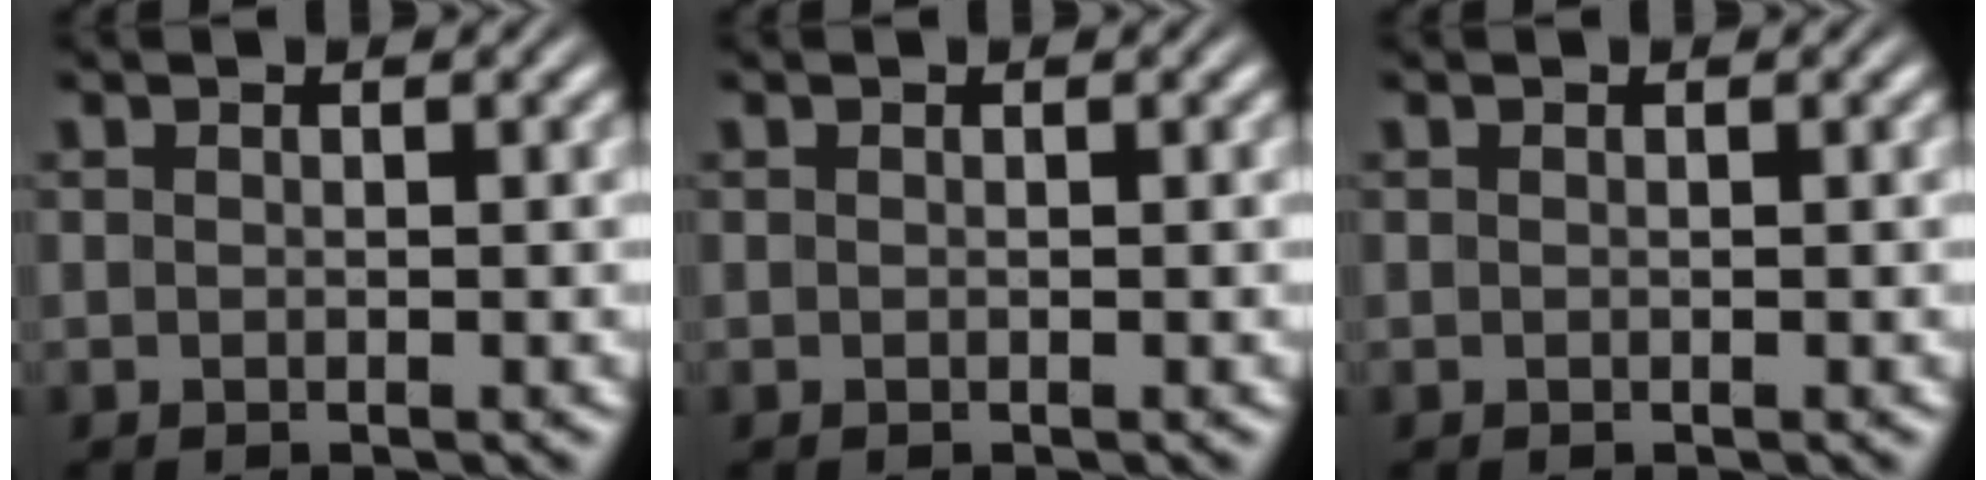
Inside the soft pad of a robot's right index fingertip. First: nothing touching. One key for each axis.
{"total": 0.0}
{"total": 0.0}